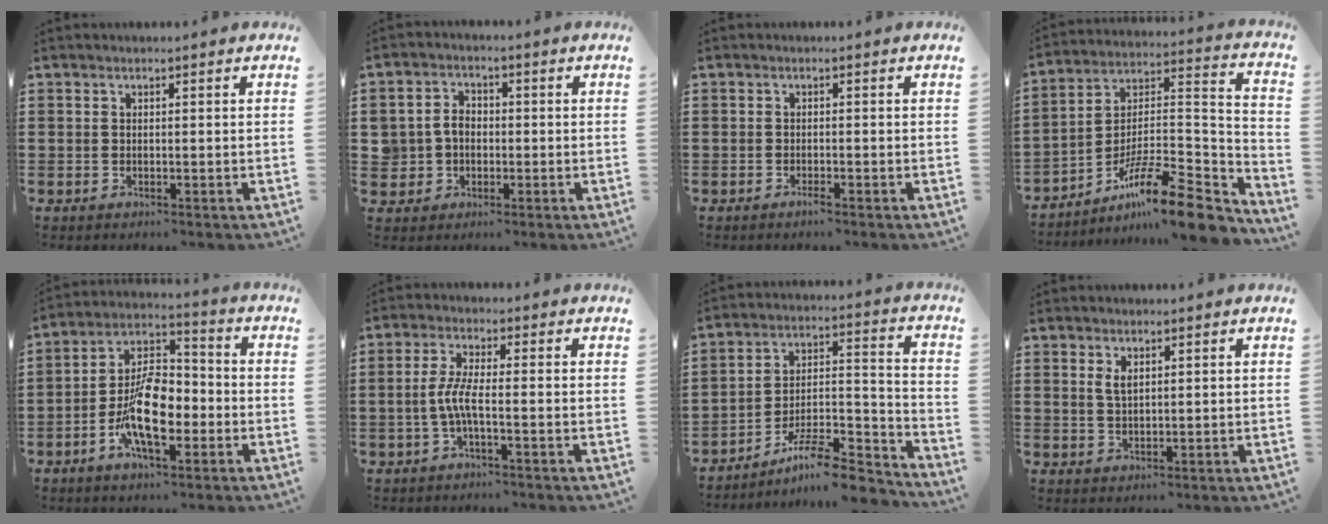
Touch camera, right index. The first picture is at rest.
{"total": 4.0, "force": [-0.6, 3.8, 1.3], "torque": [-0.046, 0.010, -0.017]}
{"total": 1.1, "force": [-0.9, -0.1, 0.6], "torque": [-0.014, -0.007, -0.015]}
{"total": 14.2, "force": [-10.4, 2.0, 9.4], "torque": [-0.148, 0.017, -0.190]}
{"total": 11.3, "force": [-3.9, 5.4, 9.2], "torque": [-0.195, 0.001, -0.071]}
{"total": 4.5, "force": [-1.4, 0.5, 4.3], "torque": [-0.106, -0.010, -0.036]}
{"total": 10.1, "force": [-8.7, 1.6, 5.1], "torque": [-0.071, 0.019, -0.163]}
{"total": 1.9, "force": [0.9, 0.8, 1.5], "torque": [-0.032, 0.002, 0.016]}